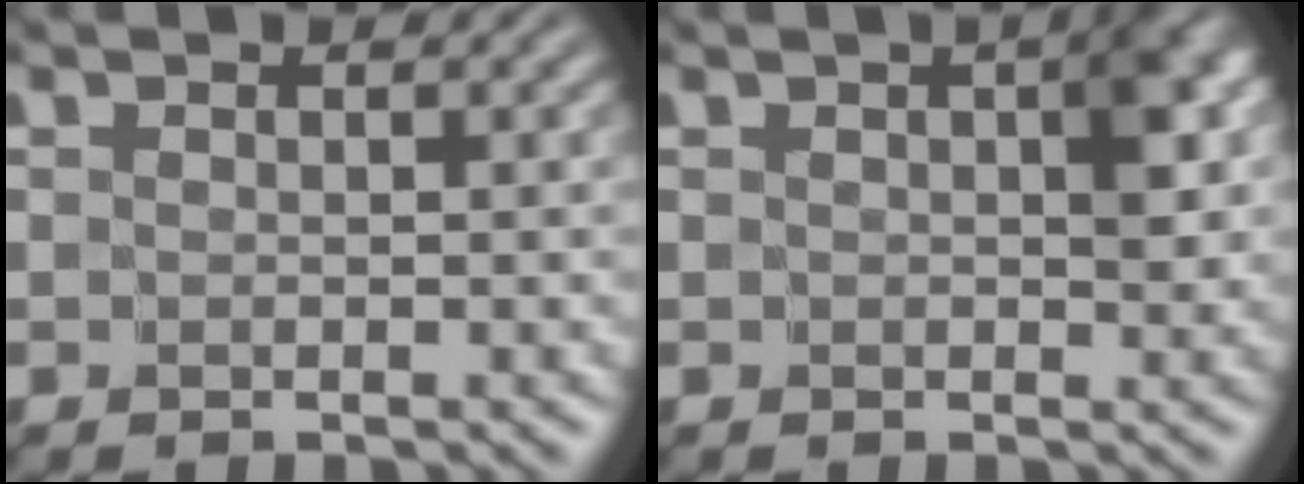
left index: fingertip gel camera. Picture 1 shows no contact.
{"total": 3.6, "force": [0.5, 1.8, 3.0], "torque": [-0.034, 0.005, 0.002]}